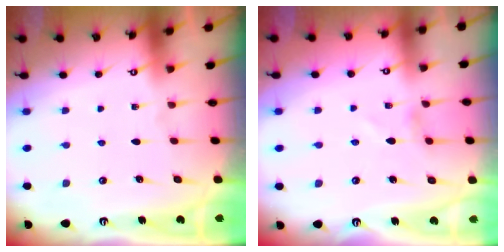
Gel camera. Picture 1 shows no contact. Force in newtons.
{"total": 0.5, "press": 0.5, "slide": 0.2}